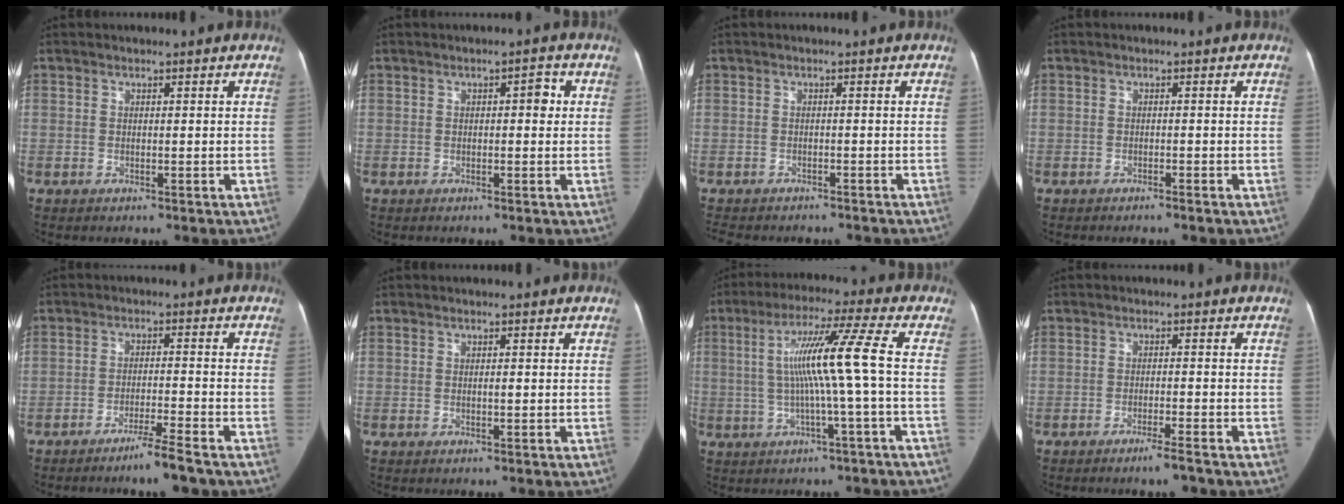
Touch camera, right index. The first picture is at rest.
{"total": 2.3, "force": [0.3, 1.1, 2.0], "torque": [-0.025, 0.021, 0.003]}
{"total": 8.1, "force": [-6.8, 3.6, 2.5], "torque": [-0.041, 0.003, -0.090]}
{"total": 0.8, "force": [-0.7, 0.0, 0.3], "torque": [-0.011, 0.000, -0.012]}
{"total": 5.2, "force": [-4.1, -0.5, 3.2], "torque": [-0.055, -0.010, -0.075]}
{"total": 0.8, "force": [-0.1, 0.3, 0.7], "torque": [-0.012, 0.001, -0.002]}
{"total": 10.7, "force": [-0.2, -1.7, 10.5], "torque": [-0.192, 0.016, 0.001]}
{"total": 3.2, "force": [-2.5, -0.1, 1.9], "torque": [-0.034, -0.004, -0.043]}